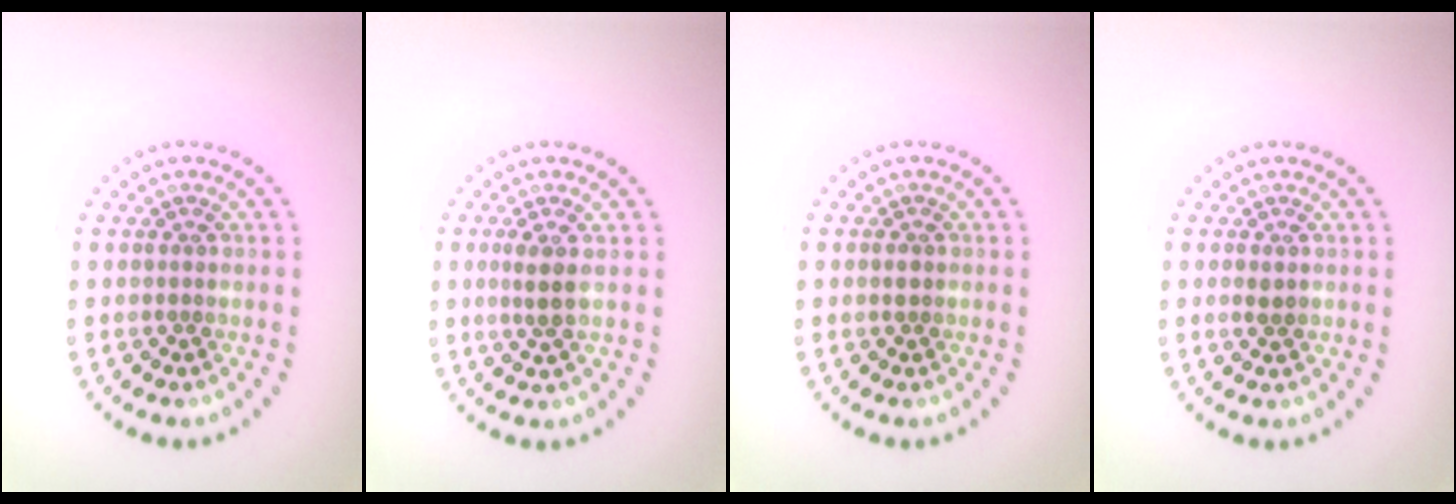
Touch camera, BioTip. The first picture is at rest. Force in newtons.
{"total": 1.9, "press": 1.6, "slide": 1.1}
{"total": 0.8, "press": 0.8, "slide": 0.1}
{"total": 1.0, "press": 1.0, "slide": 0.1}